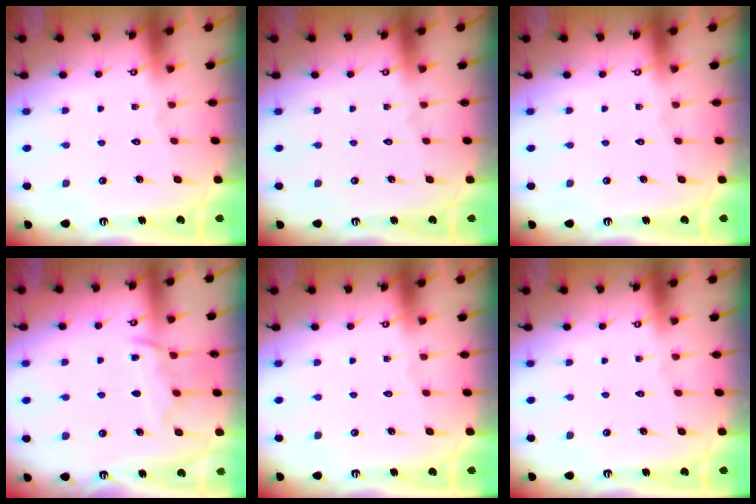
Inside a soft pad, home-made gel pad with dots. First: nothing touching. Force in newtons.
{"total": 0.0}
{"total": 0.0}
{"total": 9.6, "press": 9.6, "slide": 1.1}
{"total": 0.0}
{"total": 0.0}